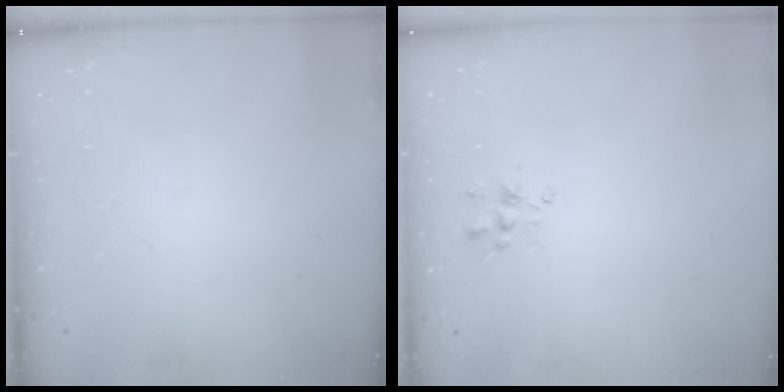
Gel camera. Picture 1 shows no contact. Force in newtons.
{"total": 1.5, "press": 1.4, "slide": 0.7}